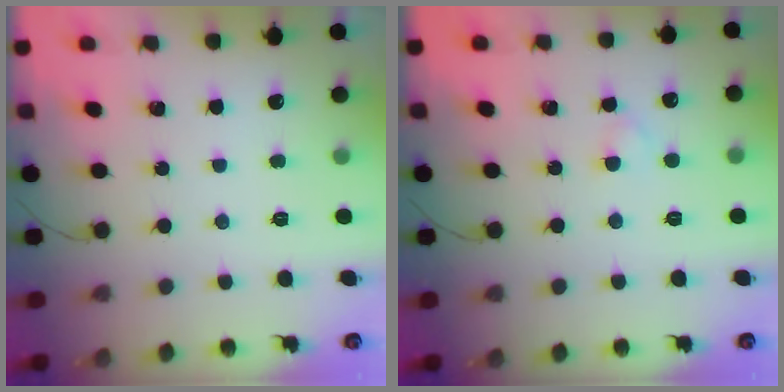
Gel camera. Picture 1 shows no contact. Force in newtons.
{"total": 1.9, "press": 1.6, "slide": 1.0}